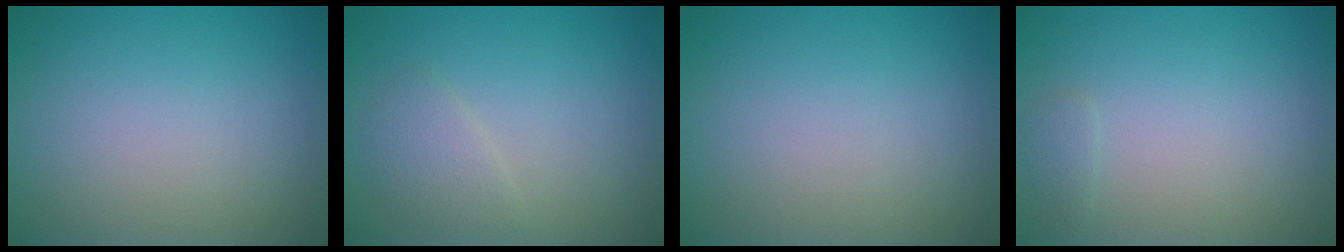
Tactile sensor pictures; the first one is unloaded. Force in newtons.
{"total": 1.8, "press": 1.8, "slide": 0.2}
{"total": 0.0}
{"total": 0.8, "press": 0.8, "slide": 0.1}